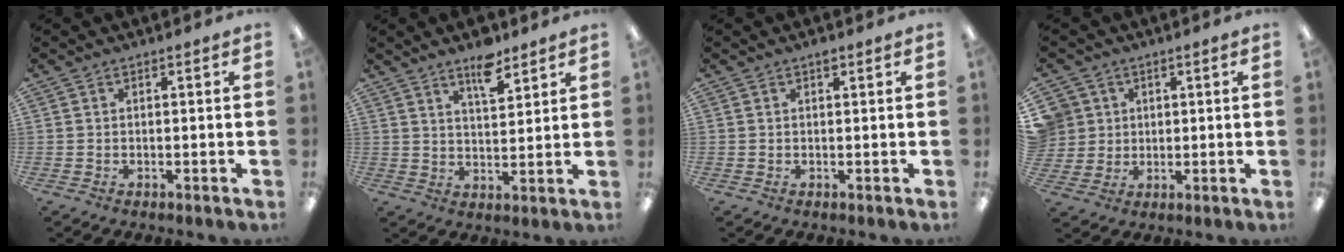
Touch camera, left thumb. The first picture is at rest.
{"total": 7.8, "force": [5.8, 2.9, 4.5], "torque": [-0.062, -0.035, 0.096]}
{"total": 1.8, "force": [1.2, 0.6, 1.1], "torque": [-0.018, -0.002, 0.020]}
{"total": 5.9, "force": [2.0, 5.6, -0.2], "torque": [-0.005, 0.000, 0.041]}